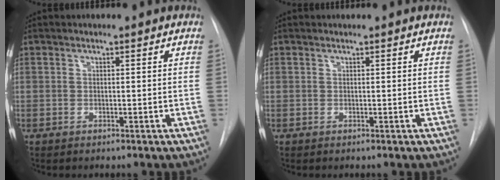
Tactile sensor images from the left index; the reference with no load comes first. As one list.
[{"total": 0.0}]